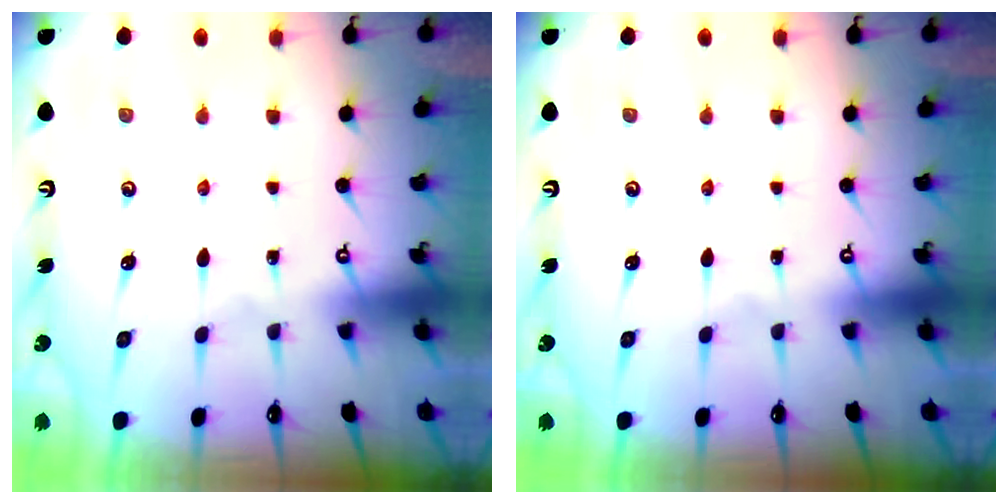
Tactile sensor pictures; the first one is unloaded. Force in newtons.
{"total": 0.0}